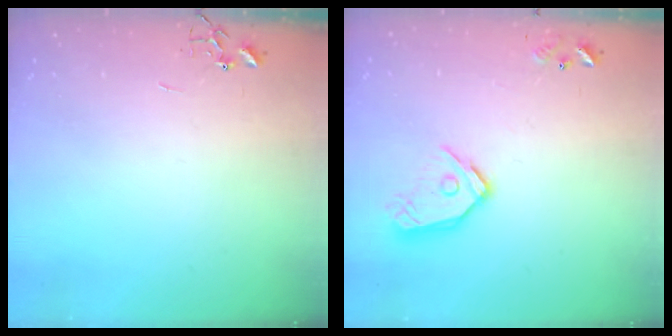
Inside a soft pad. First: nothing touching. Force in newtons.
{"total": 12.1, "press": 12.0, "slide": 1.5}